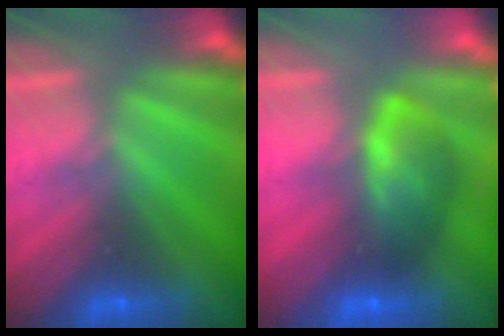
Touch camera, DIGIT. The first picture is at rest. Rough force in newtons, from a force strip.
{"total": 8.0}